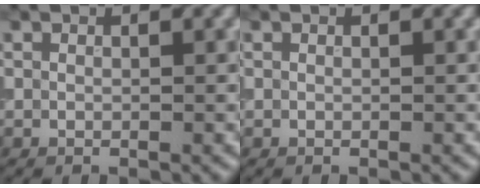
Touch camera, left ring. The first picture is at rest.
{"total": 0.0}